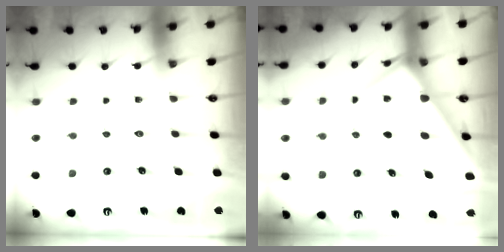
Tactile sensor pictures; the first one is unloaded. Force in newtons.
{"total": 4.7, "press": 4.6, "slide": 0.5}